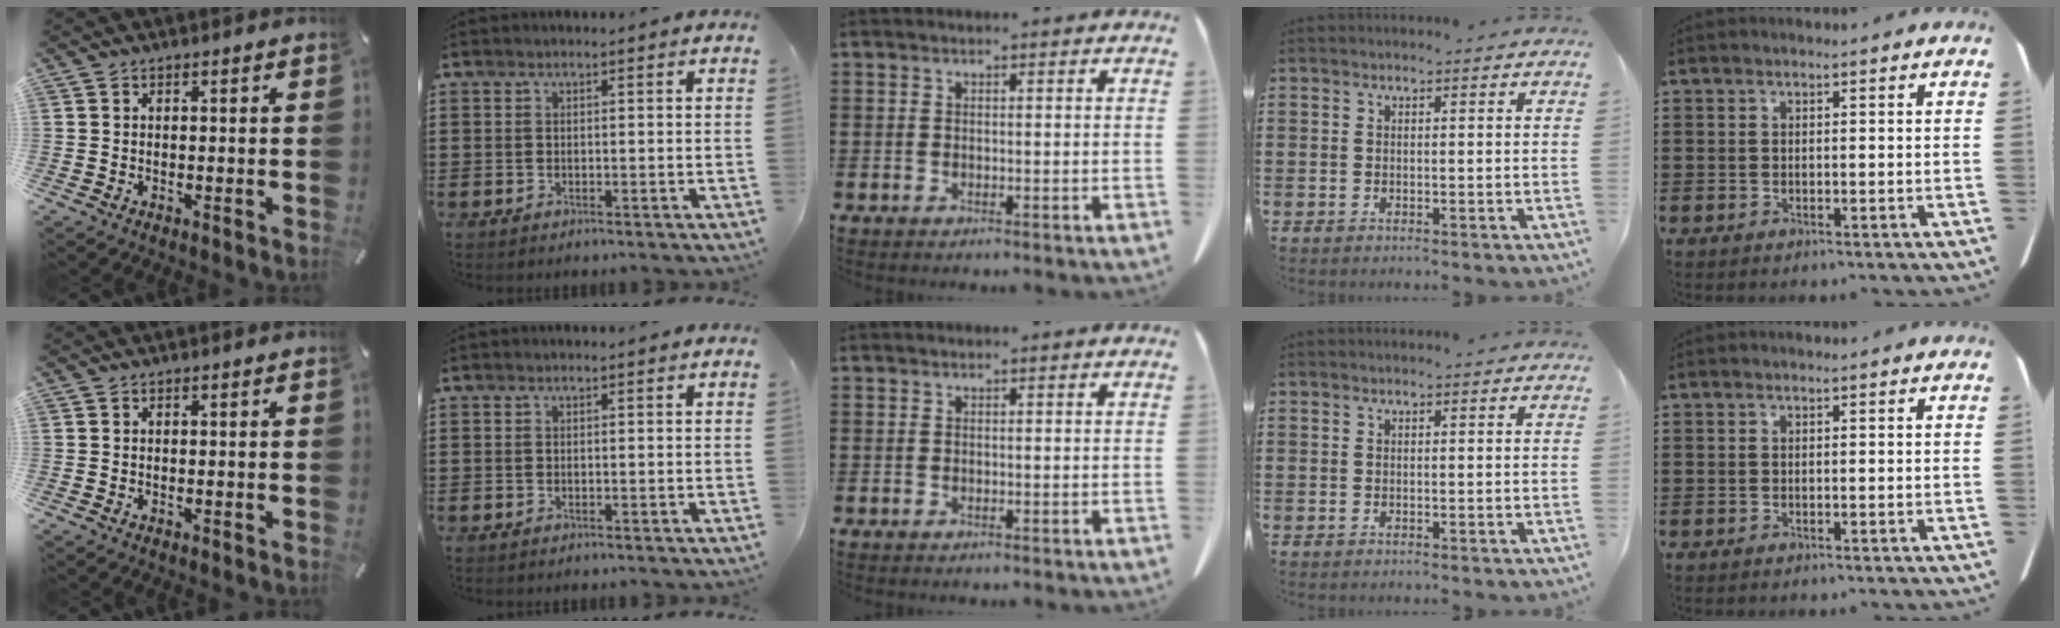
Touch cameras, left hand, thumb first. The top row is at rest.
{}